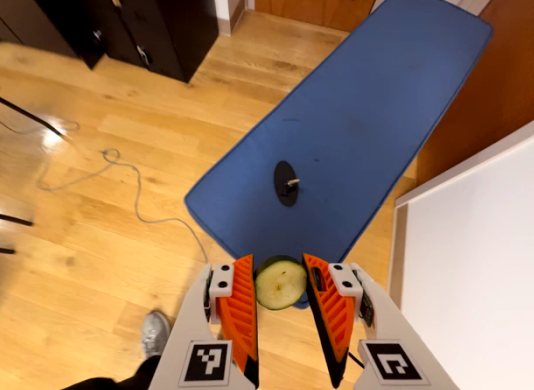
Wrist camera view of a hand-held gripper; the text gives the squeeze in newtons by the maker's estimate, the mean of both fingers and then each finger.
{"total": 9.1, "left": 9.4, "right": 8.7}